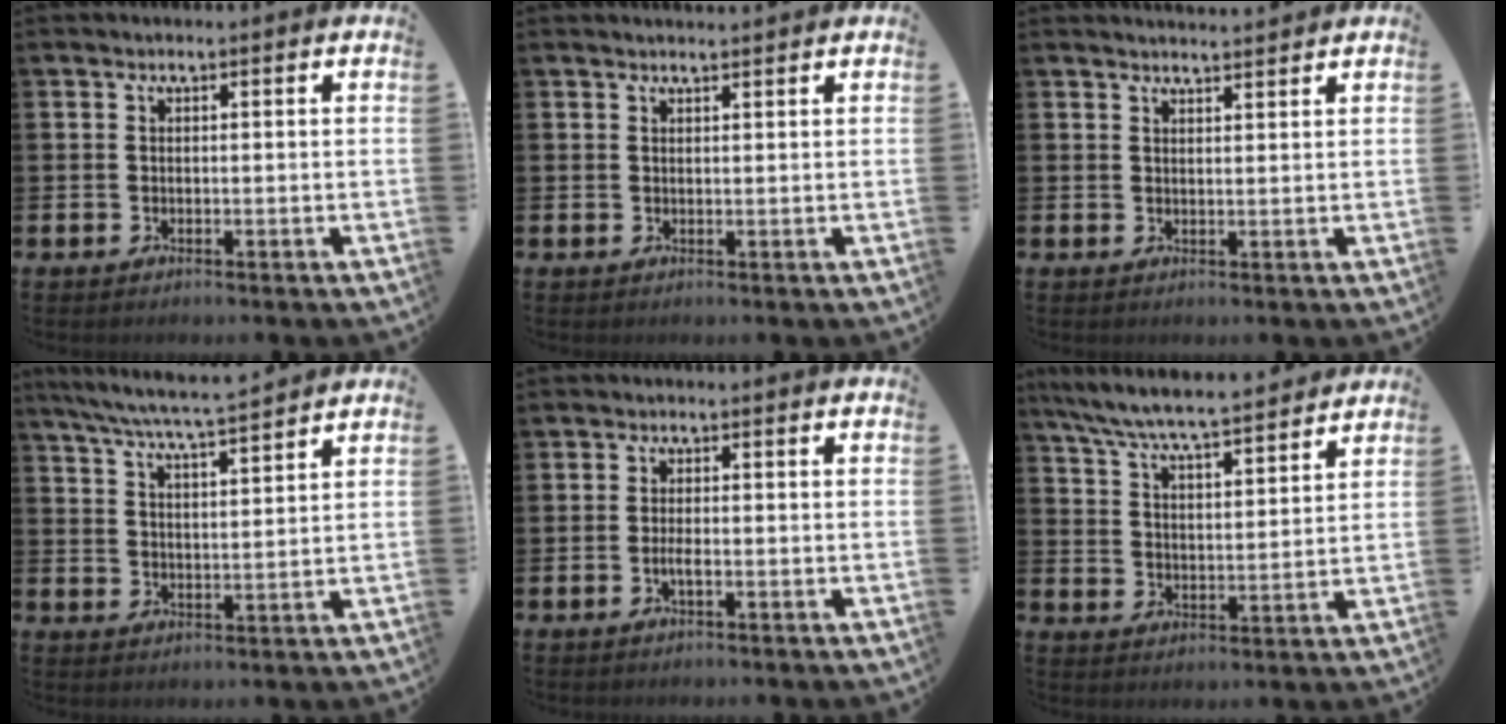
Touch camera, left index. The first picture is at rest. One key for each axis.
{"total": 1.1, "fx": 1.1, "fy": -0.1, "fz": 0.1, "tx": 0.009, "ty": -0.008, "tz": 0.018}
{"total": 2.3, "fx": 2.3, "fy": -0.1, "fz": -0.1, "tx": 0.009, "ty": -0.017, "tz": 0.039}
{"total": 6.8, "fx": 6.5, "fy": 0.0, "fz": 2.1, "tx": -0.063, "ty": -0.037, "tz": 0.115}
{"total": 1.5, "fx": -0.5, "fy": 0.4, "fz": 1.4, "tx": -0.034, "ty": 0.003, "tz": -0.008}
{"total": 7.7, "fx": 7.4, "fy": 0.1, "fz": 2.2, "tx": -0.073, "ty": -0.051, "tz": 0.130}